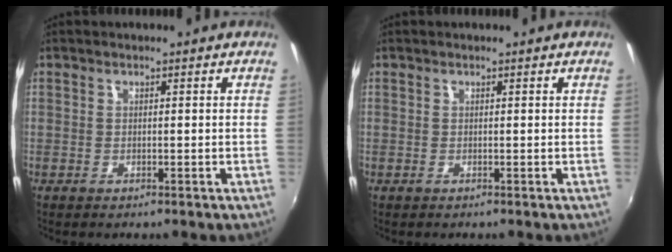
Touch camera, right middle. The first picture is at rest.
{"total": 0.0}